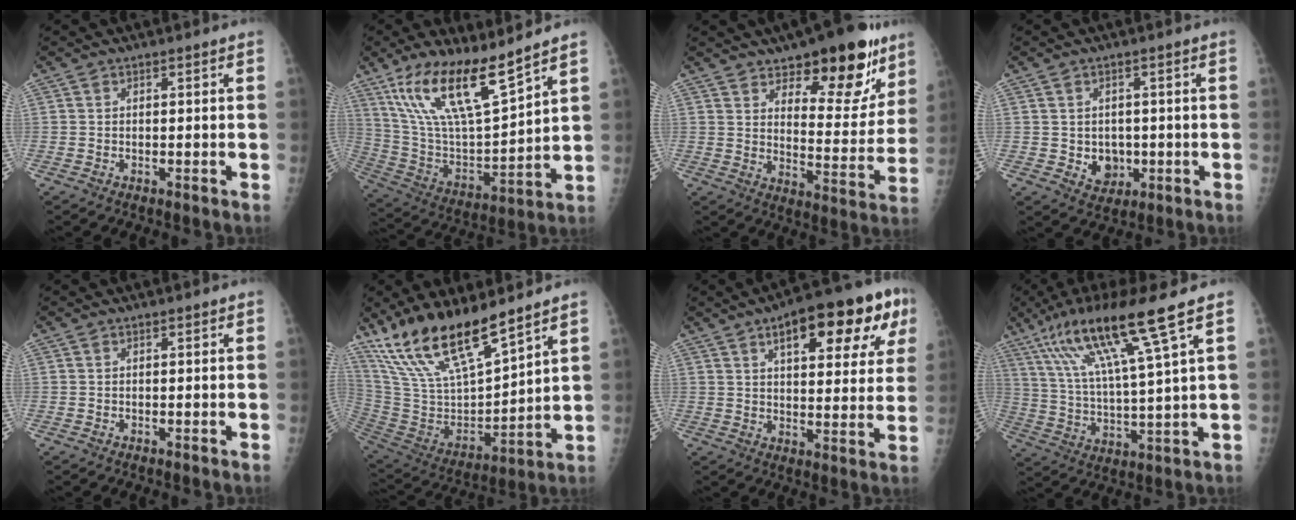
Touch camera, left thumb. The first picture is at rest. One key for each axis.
{"total": 18.2, "fx": 12.5, "fy": 4.4, "fz": 12.4, "tx": -0.216, "ty": -0.061, "tz": 0.249}
{"total": 17.9, "fx": 11.5, "fy": 7.7, "fz": 11.3, "tx": -0.087, "ty": -0.077, "tz": 0.169}
{"total": 4.7, "fx": -0.7, "fy": 4.0, "fz": 2.4, "tx": -0.011, "ty": 0.001, "tz": 0.002}
{"total": 0.0}
{"total": 20.2, "fx": 15.3, "fy": 5.6, "fz": 12.0, "tx": -0.199, "ty": -0.070, "tz": 0.304}
{"total": 20.1, "fx": 9.1, "fy": 7.4, "fz": 16.4, "tx": -0.194, "ty": 0.000, "tz": 0.122}
{"total": 16.2, "fx": 9.3, "fy": 0.2, "fz": 13.3, "tx": -0.251, "ty": -0.029, "tz": 0.172}